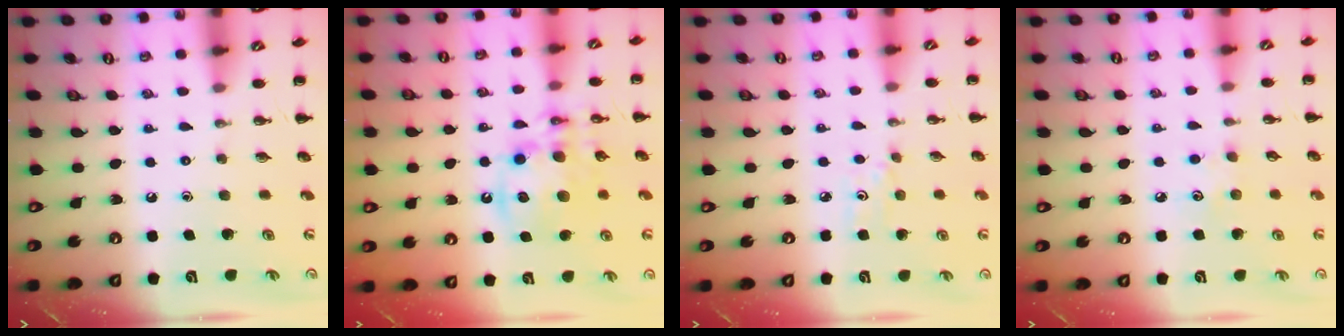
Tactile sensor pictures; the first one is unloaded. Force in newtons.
{"total": 12.7, "press": 12.4, "slide": 2.9}
{"total": 3.3, "press": 3.1, "slide": 1.0}
{"total": 5.1, "press": 4.9, "slide": 1.4}